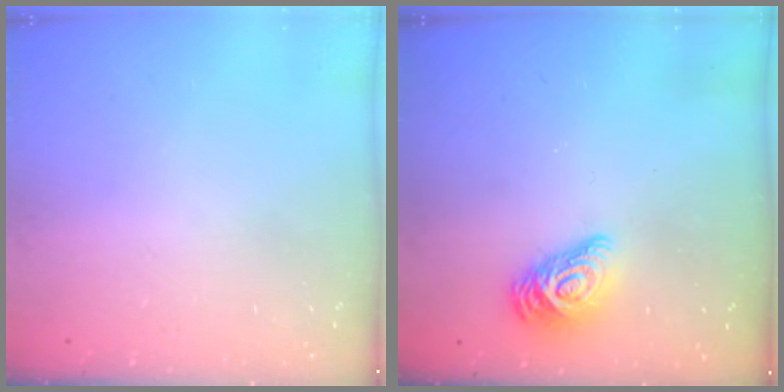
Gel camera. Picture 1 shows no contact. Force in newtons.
{"total": 11.3, "press": 11.3, "slide": 0.4}